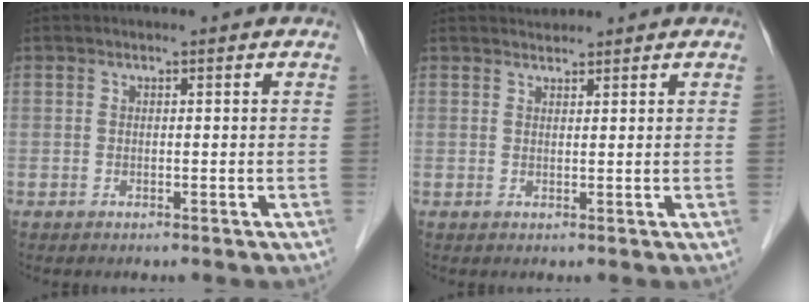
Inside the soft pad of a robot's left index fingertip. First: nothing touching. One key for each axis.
{"total": 1.6, "fx": 1.6, "fy": 0.2, "fz": -0.1, "tx": -0.007, "ty": 0.011, "tz": 0.031}